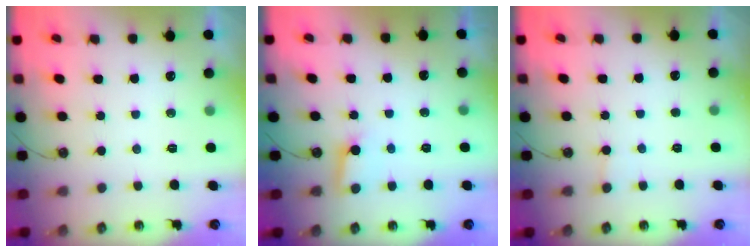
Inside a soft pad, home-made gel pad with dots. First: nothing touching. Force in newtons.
{"total": 6.8, "press": 6.8, "slide": 0.5}
{"total": 1.4, "press": 1.4, "slide": 0.1}